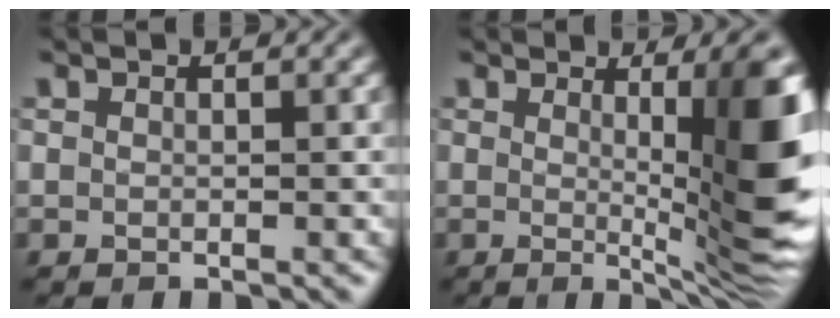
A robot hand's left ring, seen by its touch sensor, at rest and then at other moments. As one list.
[{"total": 10.1, "force": [0.5, 2.1, 9.8], "torque": [-0.115, -0.012, 0.012]}]